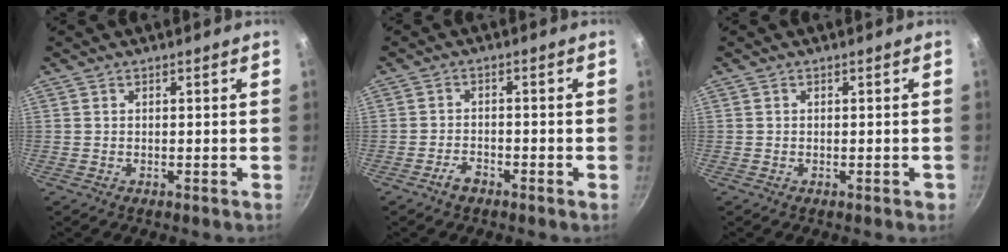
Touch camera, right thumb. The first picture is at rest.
{"total": 2.8, "force": [-2.1, 1.2, 1.4], "torque": [-0.026, 0.019, -0.038]}
{"total": 0.7, "force": [-0.3, 0.4, 0.5], "torque": [-0.001, 0.004, -0.004]}